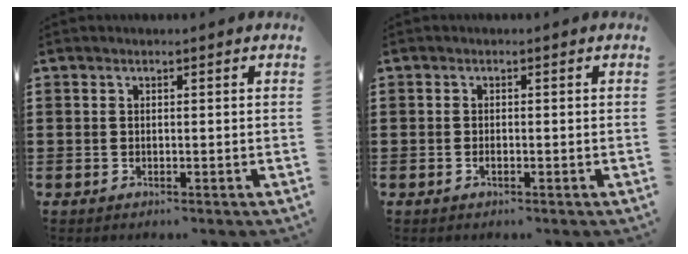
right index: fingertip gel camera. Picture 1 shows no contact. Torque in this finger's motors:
{"motor_torque": [0.21, 1.83, 0.01, 0.00]}